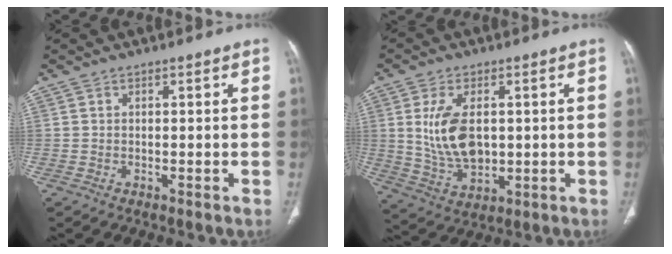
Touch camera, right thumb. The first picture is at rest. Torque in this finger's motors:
{"motor_torque": [-0.78, 1.28, 1.20, 0.40, 0.12]}